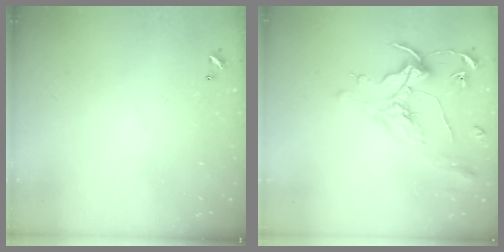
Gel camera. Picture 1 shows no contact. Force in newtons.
{"total": 1.6, "press": 1.4, "slide": 0.7}